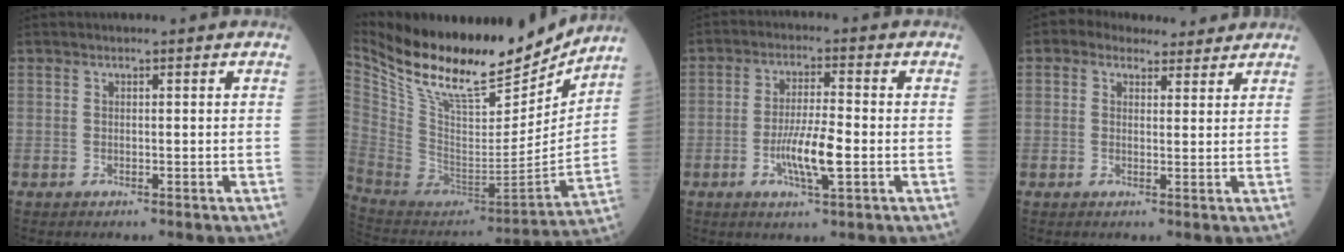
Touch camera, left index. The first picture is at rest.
{"total": 25.7, "force": [21.7, 6.5, 12.2], "torque": [-0.229, -0.021, 0.359]}
{"total": 6.9, "force": [-1.9, 0.7, 6.6], "torque": [-0.130, -0.007, -0.036]}
{"total": 5.9, "force": [4.8, 3.0, 1.7], "torque": [-0.025, 0.025, 0.069]}